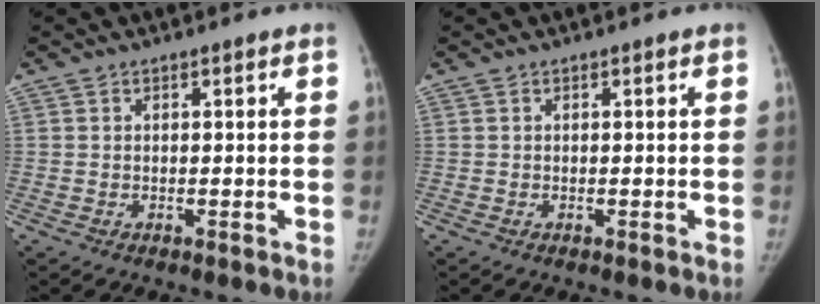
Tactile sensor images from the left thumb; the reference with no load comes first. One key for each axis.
{"total": 0.0}